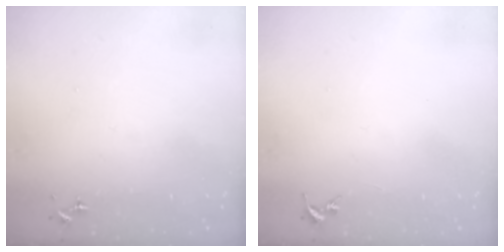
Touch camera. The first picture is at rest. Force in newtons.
{"total": 0.0}